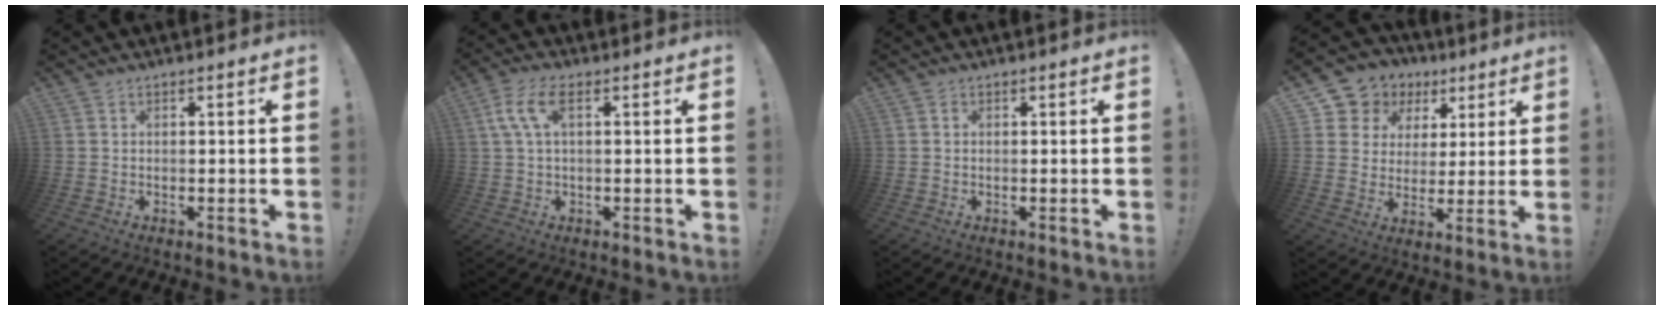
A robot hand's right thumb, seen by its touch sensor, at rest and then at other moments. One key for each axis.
{"total": 7.4, "fx": 2.2, "fy": 2.7, "fz": 6.5, "tx": -0.138, "ty": 0.002, "tz": 0.043}
{"total": 0.0}
{"total": 8.7, "fx": 3.9, "fy": 7.5, "fz": 1.9, "tx": -0.031, "ty": -0.036, "tz": 0.082}